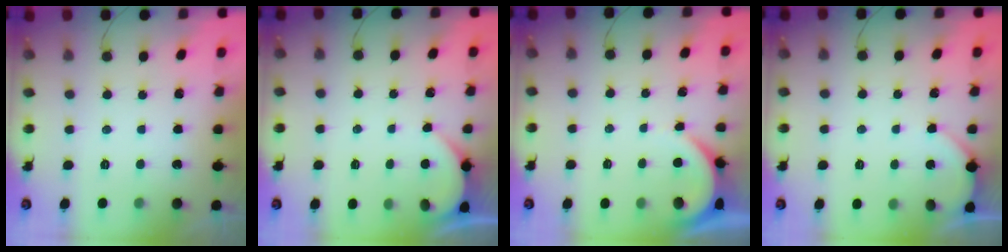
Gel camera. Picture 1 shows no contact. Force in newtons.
{"total": 1.3, "press": 1.3, "slide": 0.1}
{"total": 2.9, "press": 2.8, "slide": 0.3}
{"total": 2.1, "press": 2.1, "slide": 0.2}